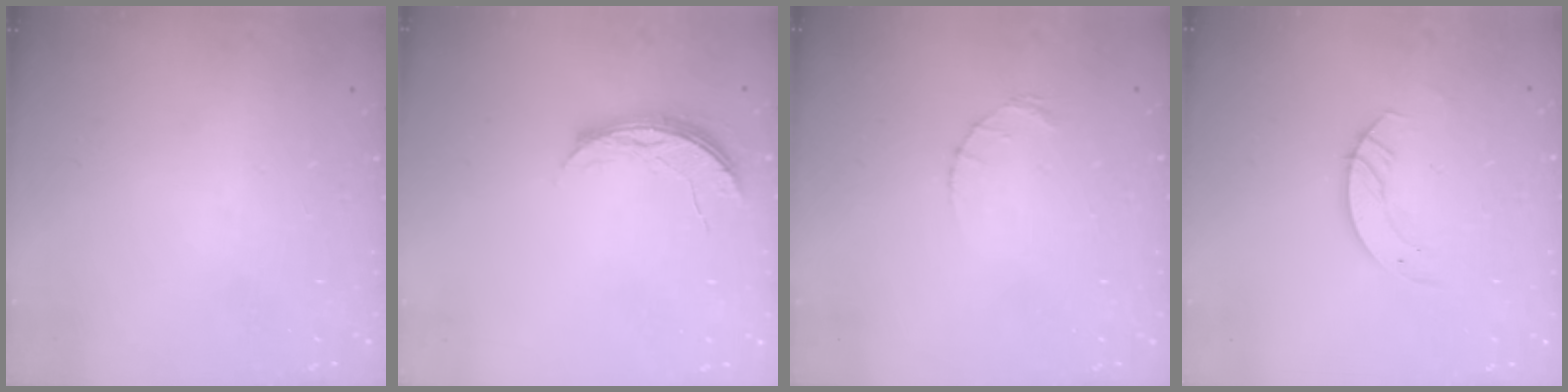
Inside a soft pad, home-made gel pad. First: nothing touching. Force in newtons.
{"total": 5.6, "press": 5.6, "slide": 0.5}
{"total": 1.2, "press": 1.1, "slide": 0.2}
{"total": 3.5, "press": 3.5, "slide": 0.4}